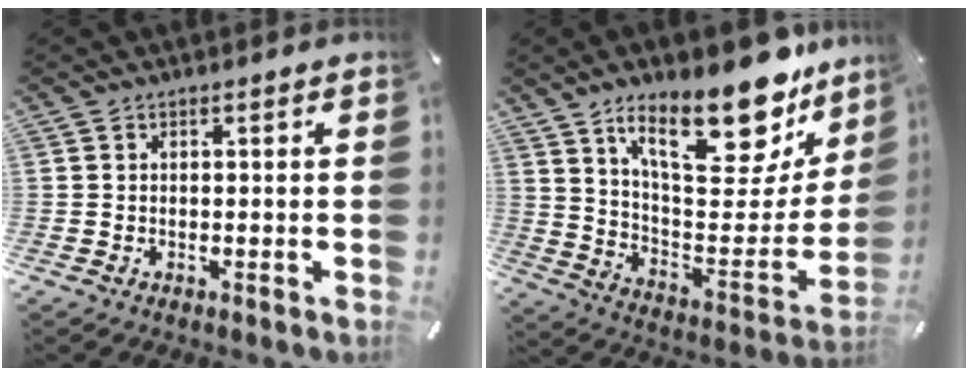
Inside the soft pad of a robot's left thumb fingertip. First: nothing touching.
{"total": 24.3, "force": [17.3, 9.7, 14.0], "torque": [-0.197, -0.125, 0.286]}